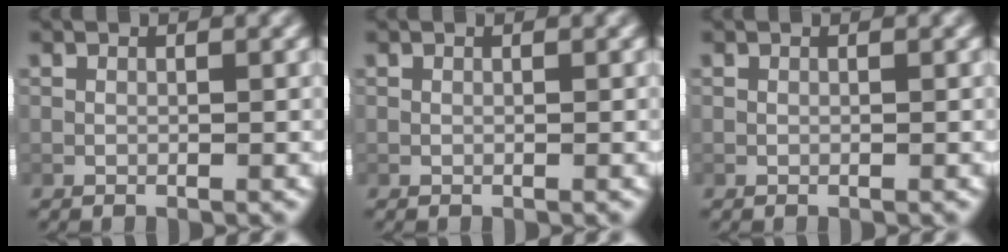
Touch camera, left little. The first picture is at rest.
{"total": 0.0}
{"total": 0.0}